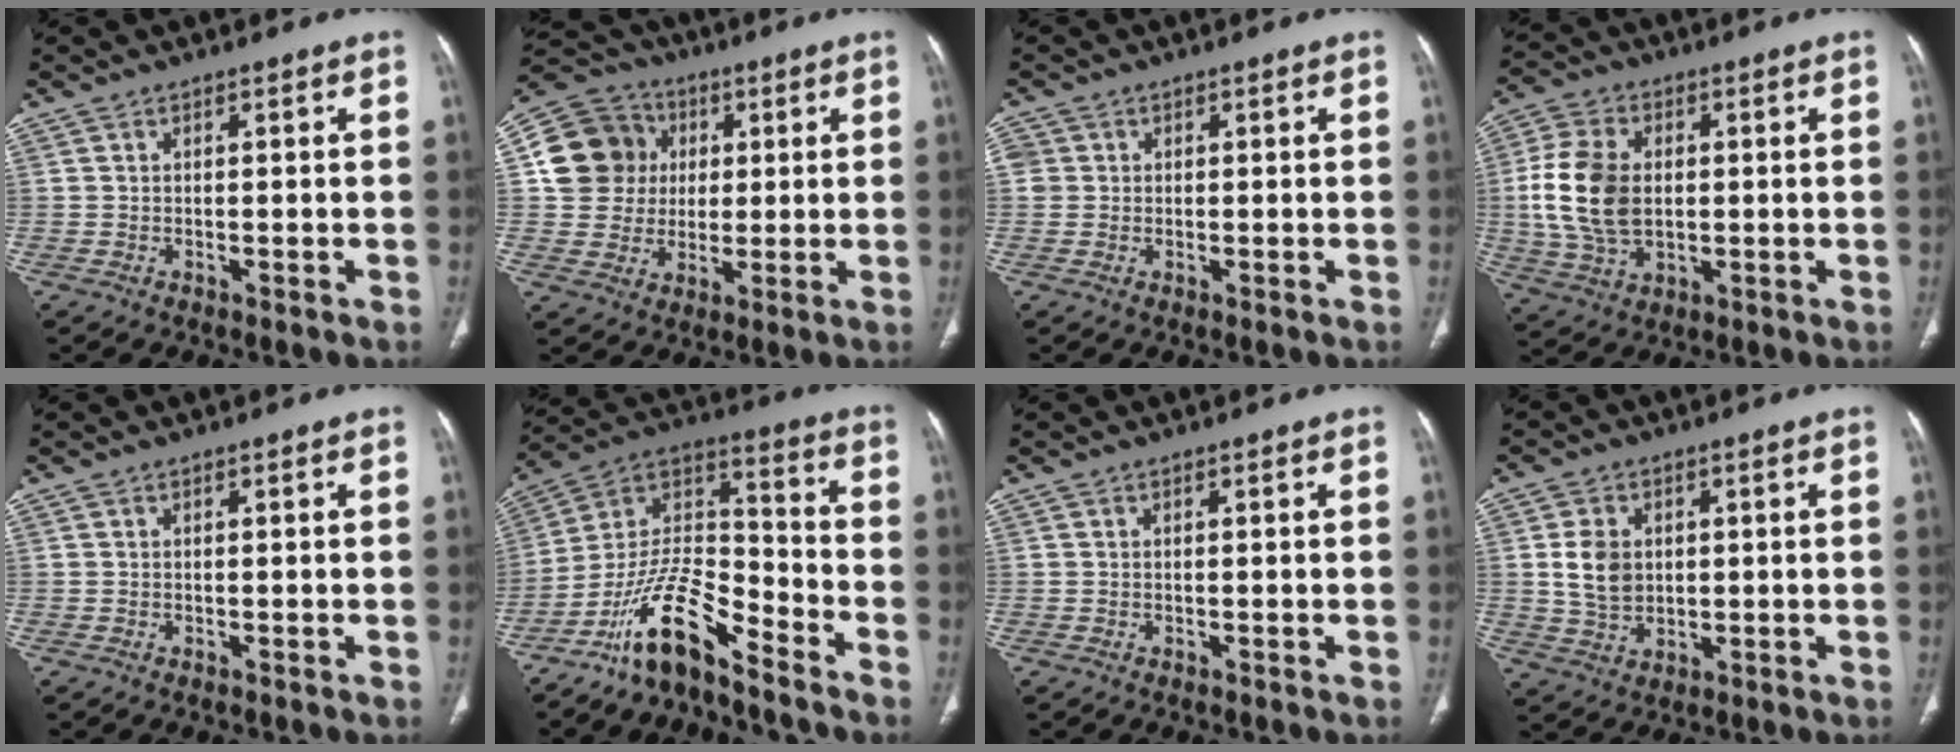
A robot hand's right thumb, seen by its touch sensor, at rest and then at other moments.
{"total": 13.4, "force": [2.6, 12.2, 4.8], "torque": [-0.072, 0.013, 0.042]}
{"total": 2.6, "force": [0.3, 2.5, 0.7], "torque": [-0.003, 0.008, 0.009]}
{"total": 13.6, "force": [0.5, 9.2, 10.1], "torque": [-0.200, 0.004, 0.014]}
{"total": 0.0}
{"total": 14.5, "force": [-10.5, 4.4, 8.9], "torque": [-0.159, 0.091, -0.201]}
{"total": 0.0}
{"total": 7.1, "force": [1.0, 5.4, 4.4], "torque": [-0.068, -0.006, 0.026]}